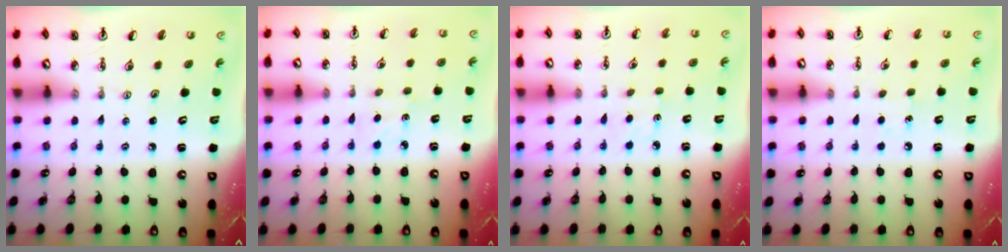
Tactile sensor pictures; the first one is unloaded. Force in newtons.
{"total": 2.7, "press": 2.6, "slide": 0.3}
{"total": 2.8, "press": 2.8, "slide": 0.4}
{"total": 4.9, "press": 4.9, "slide": 0.5}